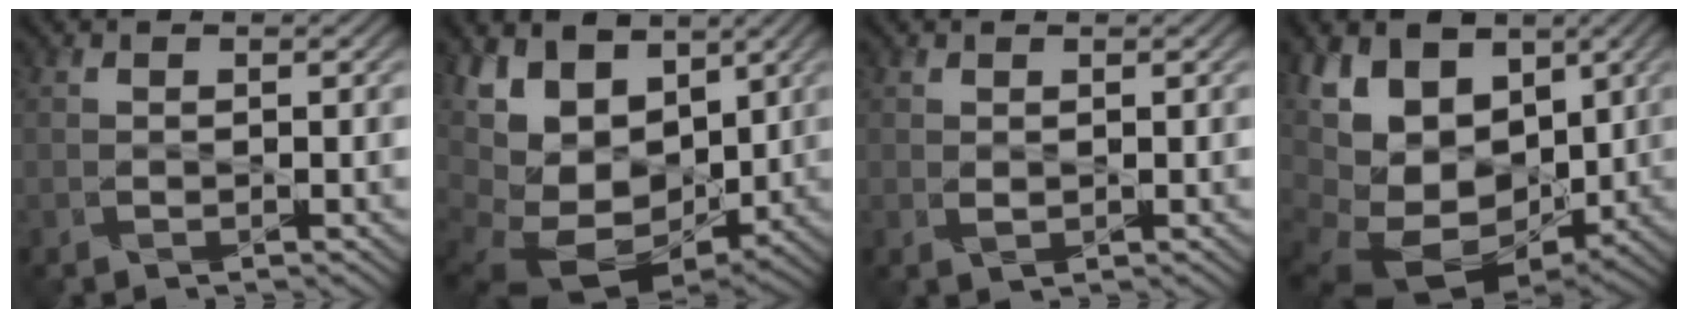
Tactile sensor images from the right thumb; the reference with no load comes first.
{"total": 13.9, "force": [2.0, 9.7, 9.7], "torque": [-0.204, -0.013, 0.064]}
{"total": 0.6, "force": [0.4, 0.3, 0.4], "torque": [-0.009, -0.003, 0.009]}
{"total": 15.3, "force": [0.8, 11.0, 10.7], "torque": [-0.218, -0.017, 0.042]}